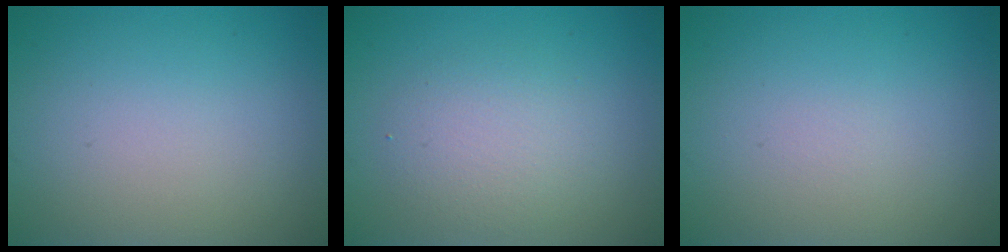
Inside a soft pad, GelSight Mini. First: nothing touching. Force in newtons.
{"total": 2.9, "press": 2.9, "slide": 0.1}
{"total": 0.0}